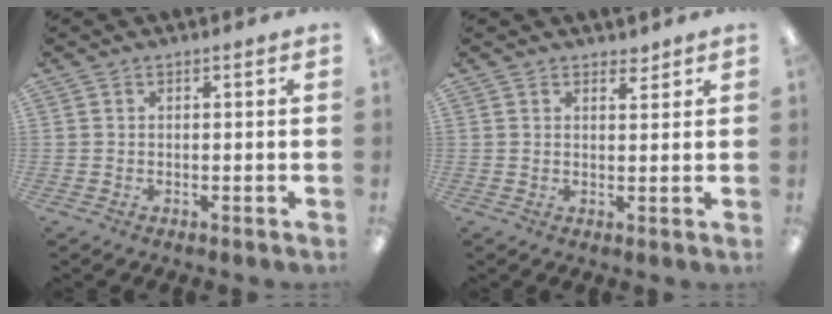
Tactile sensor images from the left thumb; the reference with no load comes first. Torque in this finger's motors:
{"motor_torque": [-0.15, -0.11, -0.10, 0.10, -0.02]}